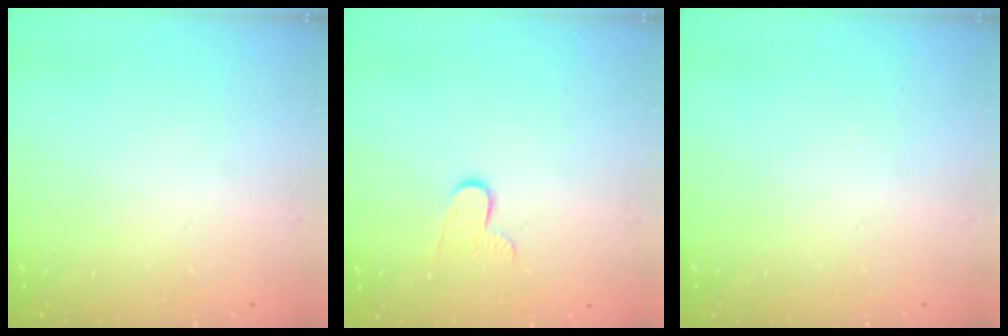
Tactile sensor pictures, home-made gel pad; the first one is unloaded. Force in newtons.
{"total": 7.6, "press": 7.6, "slide": 0.7}
{"total": 0.0}